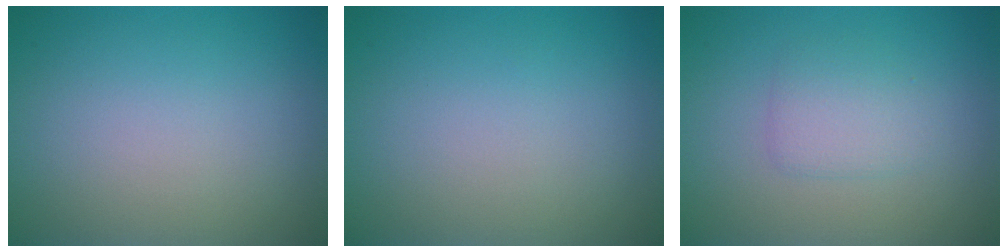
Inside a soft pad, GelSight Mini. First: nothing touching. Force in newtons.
{"total": 0.0}
{"total": 2.0, "press": 2.0, "slide": 0.2}